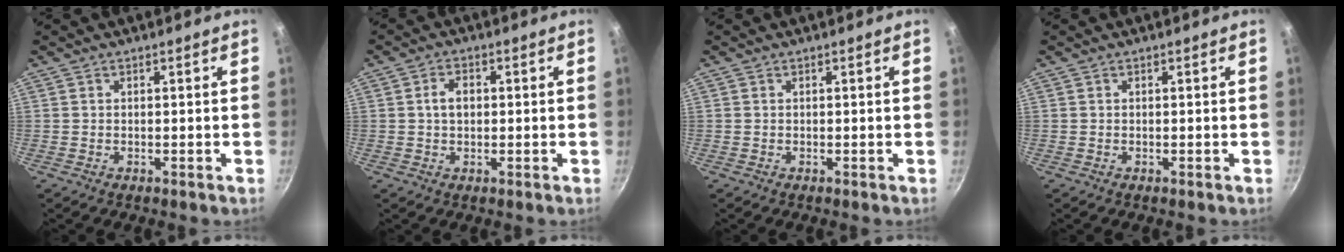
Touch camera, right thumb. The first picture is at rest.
{"total": 3.5, "force": [0.3, 2.5, 2.4], "torque": [-0.028, 0.009, 0.001]}
{"total": 0.0}
{"total": 0.0}